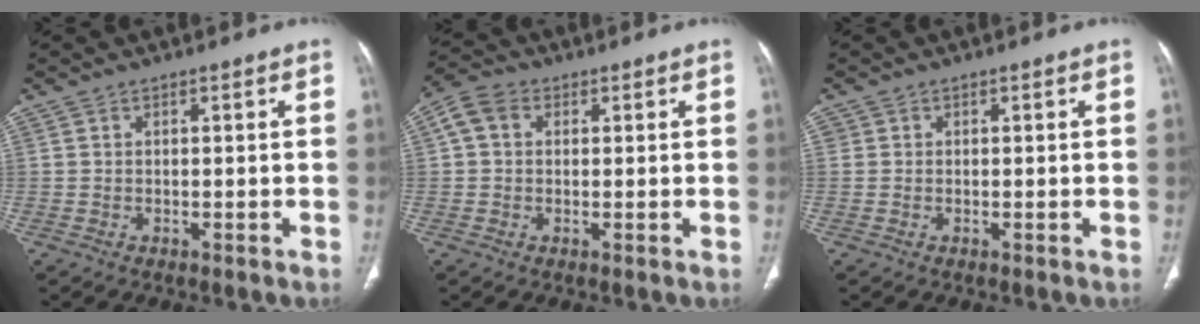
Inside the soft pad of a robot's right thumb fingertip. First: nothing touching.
{"total": 5.1, "force": [1.1, 4.0, 2.9], "torque": [-0.057, 0.017, 0.017]}
{"total": 0.7, "force": [0.2, 0.6, 0.0], "torque": [0.005, 0.003, 0.002]}